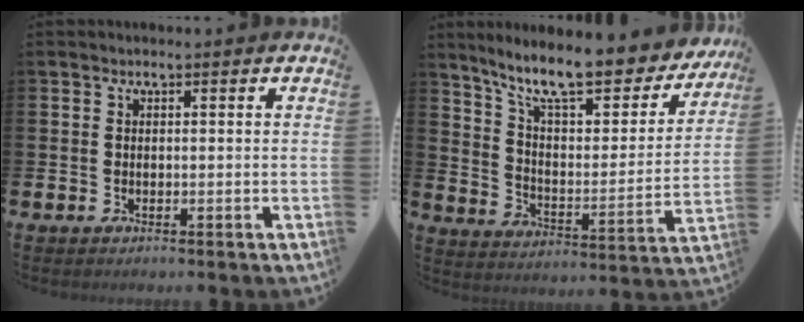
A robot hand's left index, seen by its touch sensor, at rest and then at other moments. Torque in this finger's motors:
{"motor_torque": [1.12, -1.01, 1.05, 0.21]}